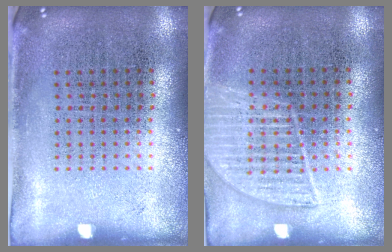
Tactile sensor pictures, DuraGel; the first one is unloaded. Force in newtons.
{"total": 1.4, "press": 1.3, "slide": 0.6}